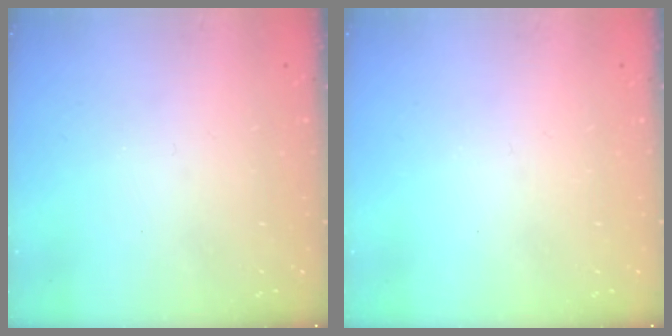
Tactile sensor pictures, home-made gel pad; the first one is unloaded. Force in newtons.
{"total": 0.0}